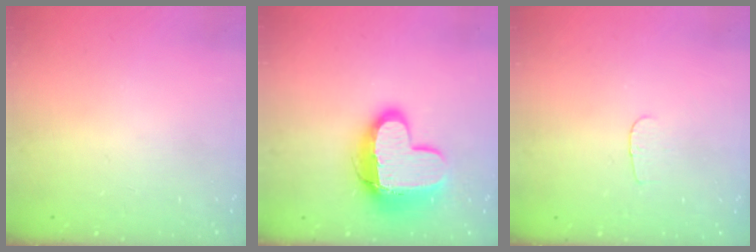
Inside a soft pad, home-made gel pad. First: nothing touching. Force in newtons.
{"total": 14.2, "press": 14.2, "slide": 1.1}
{"total": 2.9, "press": 2.8, "slide": 0.3}